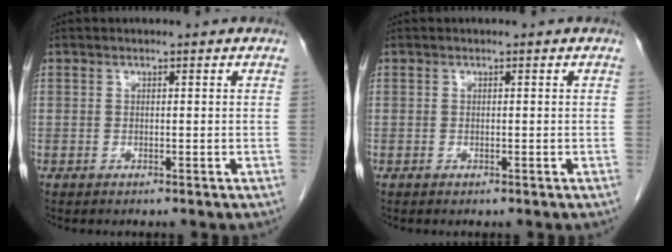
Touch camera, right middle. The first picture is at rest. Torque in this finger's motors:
{"motor_torque": [0.39, 0.00, 0.03, 0.01]}